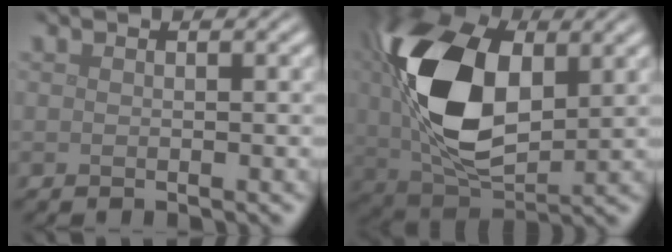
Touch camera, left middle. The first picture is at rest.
{"total": 12.9, "force": [2.2, 7.4, 10.3], "torque": [-0.216, 0.009, 0.044]}